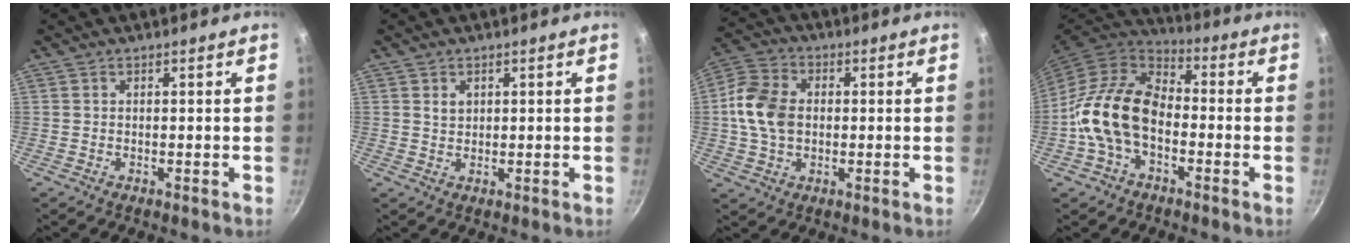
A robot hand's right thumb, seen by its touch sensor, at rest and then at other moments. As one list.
[{"total": 1.9, "force": [0.7, 1.6, 0.9], "torque": [-0.008, 0.000, 0.012]}, {"total": 11.0, "force": [0.2, 8.0, 7.5], "torque": [-0.134, 0.016, -0.008]}, {"total": 14.4, "force": [-2.8, 9.9, 10.2], "torque": [-0.157, 0.038, -0.068]}]